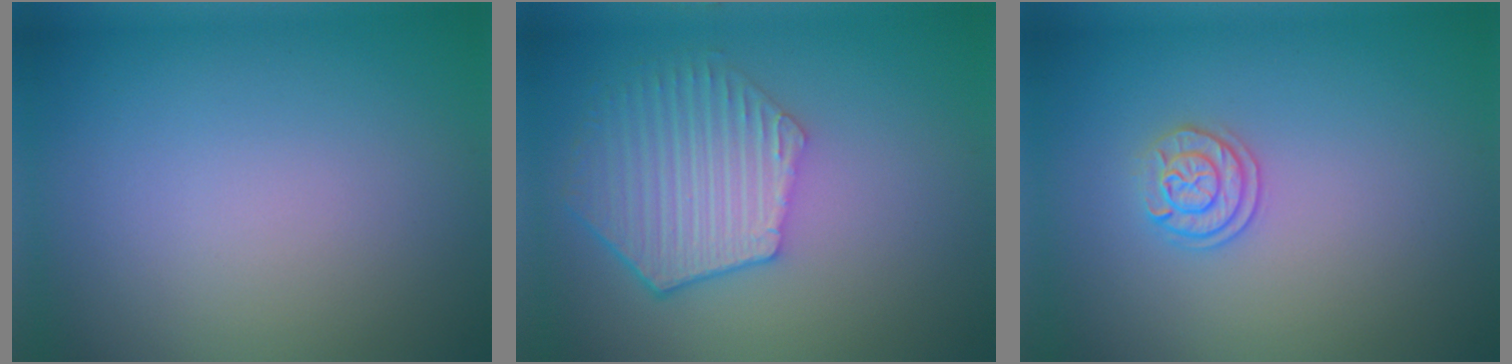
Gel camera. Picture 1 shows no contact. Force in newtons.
{"total": 5.9, "press": 4.8, "slide": 3.5}
{"total": 1.9, "press": 1.8, "slide": 0.5}